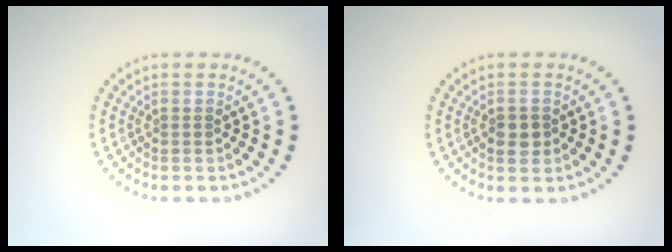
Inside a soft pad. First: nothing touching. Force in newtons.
{"total": 1.7, "press": 1.7, "slide": 0.5}